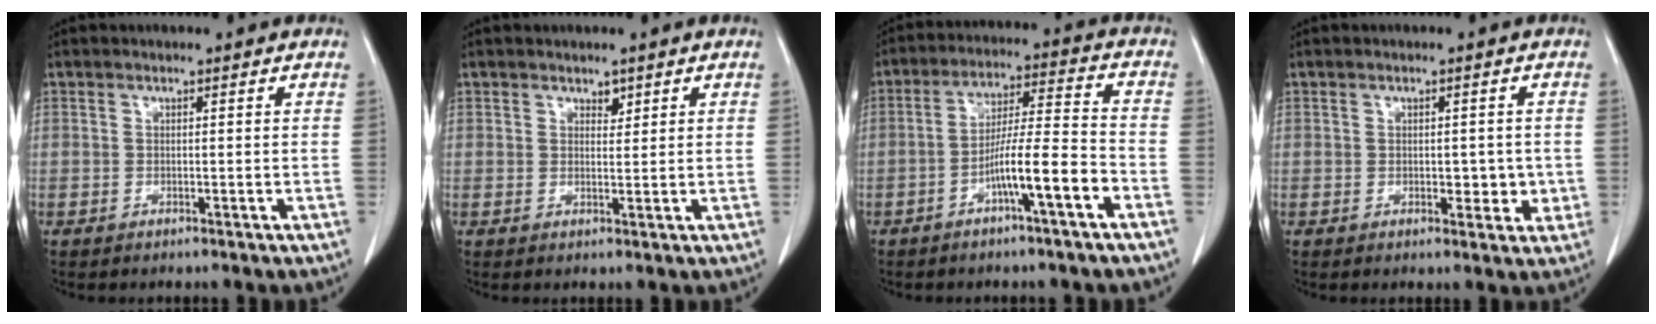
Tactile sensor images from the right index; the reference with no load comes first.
{"total": 2.1, "force": [1.3, 1.4, 0.9], "torque": [-0.019, 0.004, 0.027]}
{"total": 10.4, "force": [-4.7, 0.5, 9.2], "torque": [-0.163, 0.015, -0.079]}
{"total": 4.5, "force": [-0.5, 2.5, 3.7], "torque": [-0.046, 0.007, -0.001]}